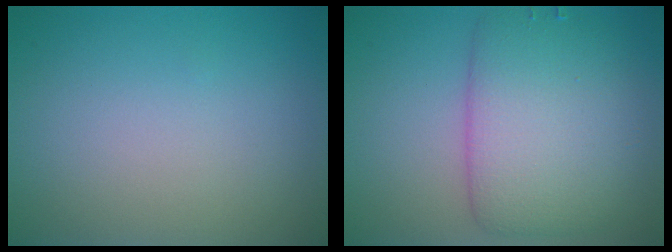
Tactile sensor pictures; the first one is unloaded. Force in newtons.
{"total": 7.0, "press": 7.0, "slide": 0.2}